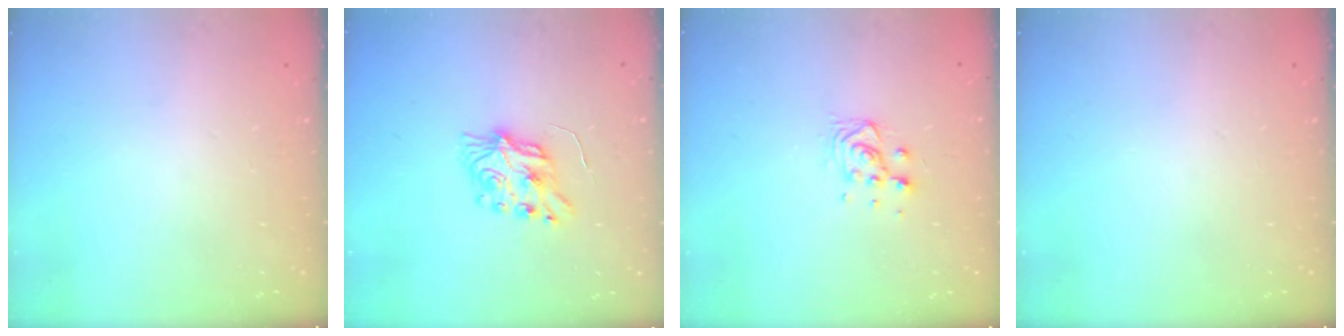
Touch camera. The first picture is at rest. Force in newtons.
{"total": 7.4, "press": 7.3, "slide": 0.7}
{"total": 6.6, "press": 6.5, "slide": 1.0}
{"total": 0.0}